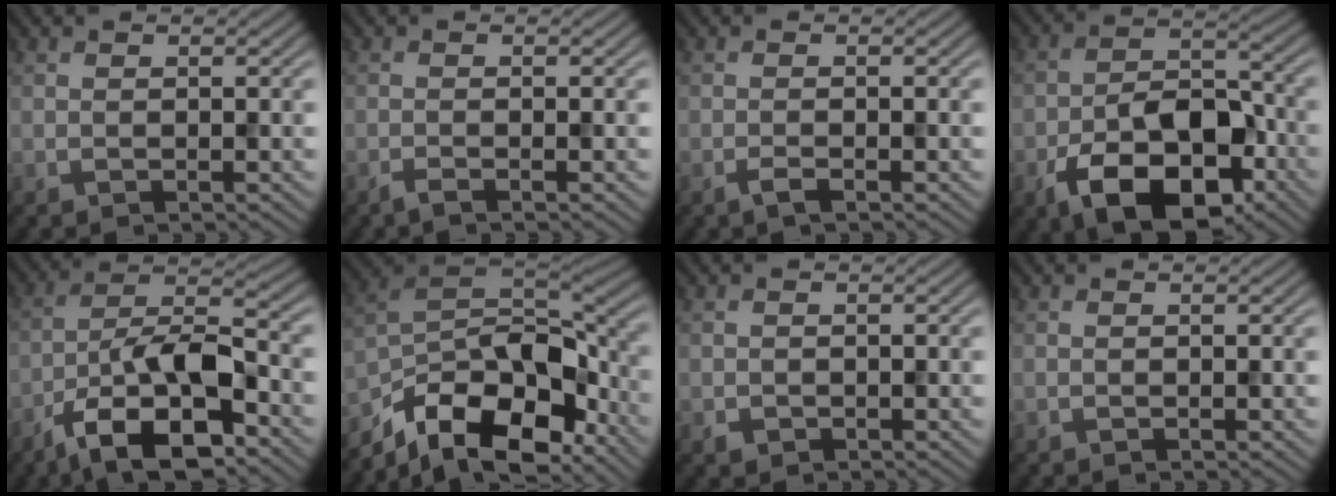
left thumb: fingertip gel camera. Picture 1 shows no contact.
{"total": 1.2, "force": [-0.9, 0.0, 0.8], "torque": [-0.016, 0.001, -0.023]}
{"total": 1.1, "force": [-0.8, 0.2, 0.8], "torque": [-0.018, 0.002, -0.017]}
{"total": 12.4, "force": [-6.4, 6.7, 8.3], "torque": [-0.149, -0.005, -0.115]}
{"total": 12.5, "force": [-7.1, 4.5, 9.3], "torque": [-0.160, 0.004, -0.139]}
{"total": 13.8, "force": [-8.6, 6.4, 8.7], "torque": [-0.185, -0.009, -0.157]}
{"total": 0.9, "force": [-0.4, 0.8, 0.3], "torque": [-0.005, -0.006, -0.009]}
{"total": 0.0}